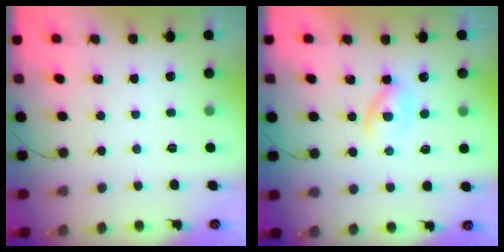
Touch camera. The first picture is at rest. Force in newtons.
{"total": 2.4, "press": 2.2, "slide": 1.0}